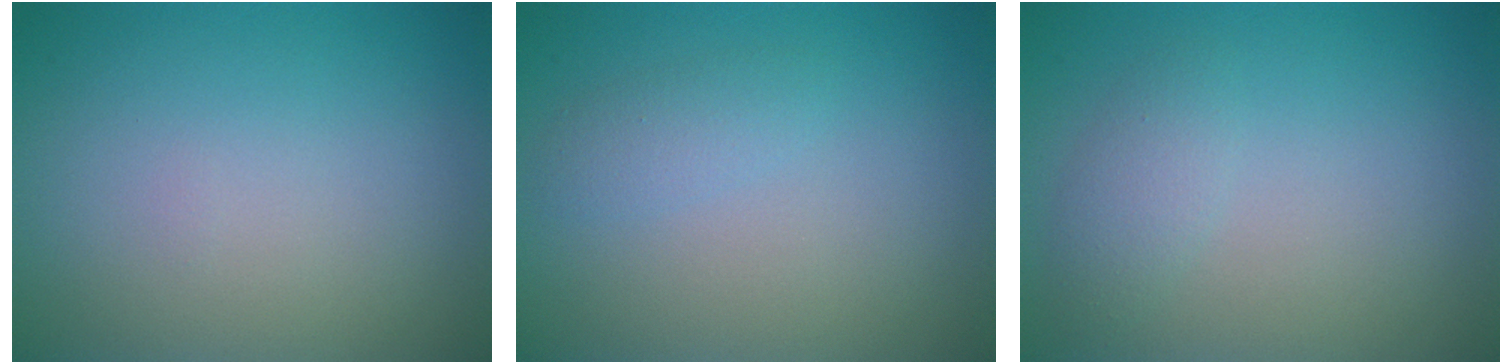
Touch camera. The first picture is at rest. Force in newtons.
{"total": 1.3, "press": 1.3, "slide": 0.1}
{"total": 1.6, "press": 1.6, "slide": 0.1}